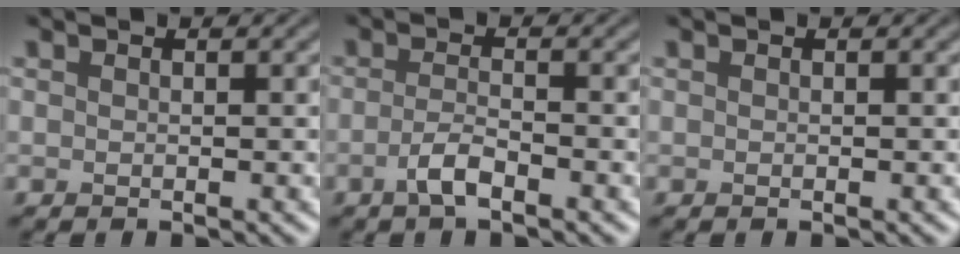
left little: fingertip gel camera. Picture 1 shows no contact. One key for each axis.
{"total": 2.3, "fx": -1.2, "fy": 0.6, "fz": 1.8, "tx": -0.038, "ty": 0.004, "tz": -0.030}
{"total": 0.0}